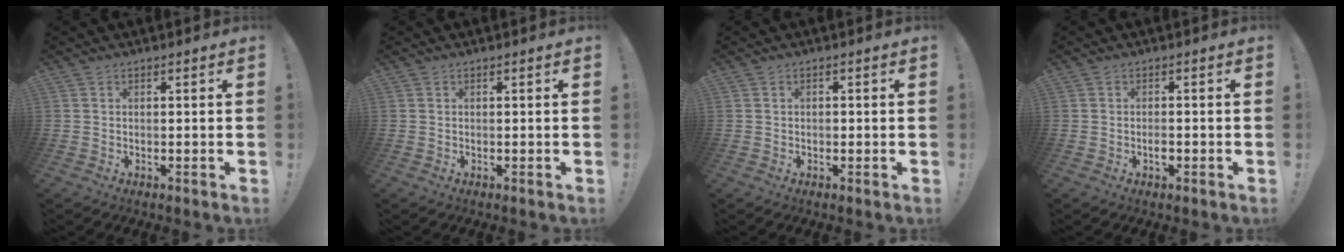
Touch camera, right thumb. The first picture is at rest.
{"total": 0.0}
{"total": 0.6, "force": [-0.3, 0.4, 0.1], "torque": [-0.002, 0.001, -0.006]}
{"total": 1.8, "force": [-0.9, 0.8, 1.3], "torque": [-0.017, 0.000, -0.017]}